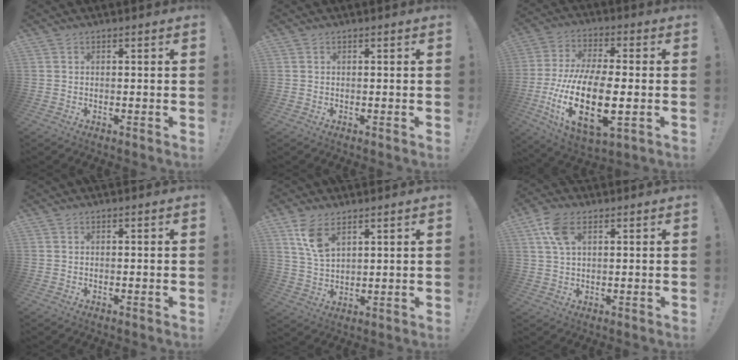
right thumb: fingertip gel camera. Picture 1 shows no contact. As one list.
[{"total": 0.0}, {"total": 22.8, "force": [-4.3, 10.3, 19.9], "torque": [-0.396, 0.004, -0.063]}, {"total": 0.0}, {"total": 8.2, "force": [4.9, 4.0, 5.2], "torque": [-0.088, -0.019, 0.091]}, {"total": 7.8, "force": [3.2, 3.9, 5.9], "torque": [-0.118, 0.000, 0.062]}]